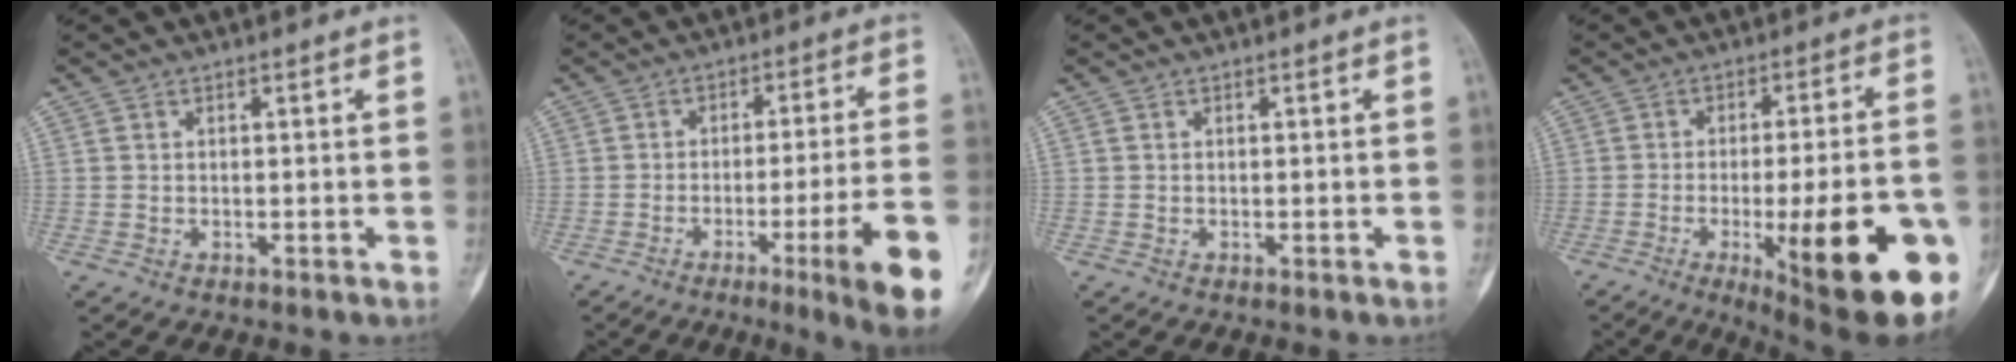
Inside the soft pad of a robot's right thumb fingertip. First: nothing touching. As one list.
[{"total": 14.9, "force": [-6.4, 0.5, 13.4], "torque": [-0.163, 0.008, -0.089]}, {"total": 0.0}, {"total": 23.8, "force": [-7.9, 6.0, 21.7], "torque": [-0.243, 0.000, -0.094]}]